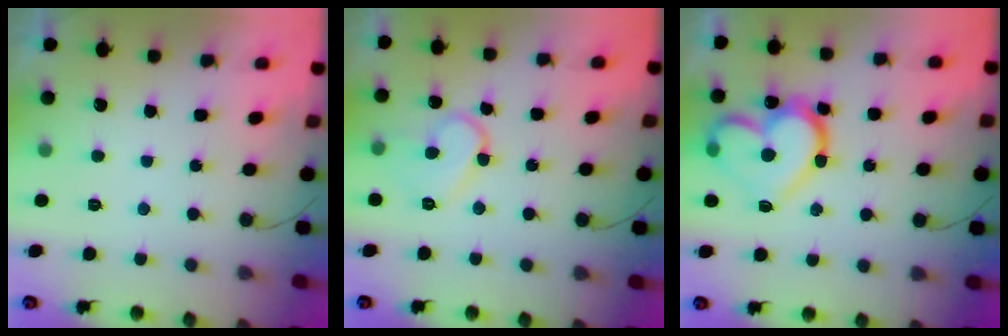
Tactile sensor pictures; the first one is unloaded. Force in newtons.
{"total": 9.5, "press": 9.4, "slide": 0.7}
{"total": 18.6, "press": 18.6, "slide": 1.4}